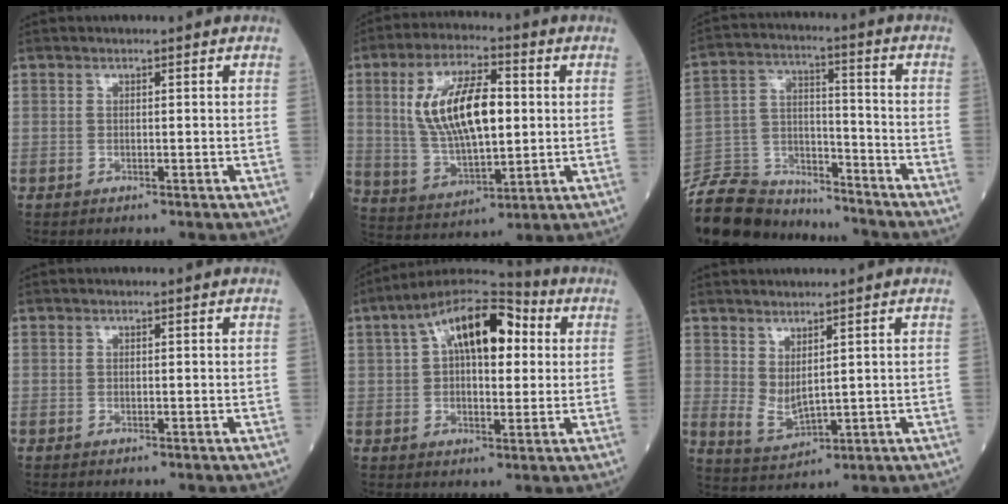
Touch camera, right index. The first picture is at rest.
{"total": 14.5, "force": [2.3, 5.4, 13.2], "torque": [-0.263, 0.009, 0.047]}
{"total": 15.1, "force": [-14.2, 4.1, 2.9], "torque": [-0.059, 0.027, -0.247]}
{"total": 0.0}
{"total": 14.5, "force": [4.1, 5.9, 12.6], "torque": [-0.208, 0.044, 0.060]}
{"total": 4.5, "force": [1.4, 1.8, 3.8], "torque": [-0.086, -0.008, 0.045]}